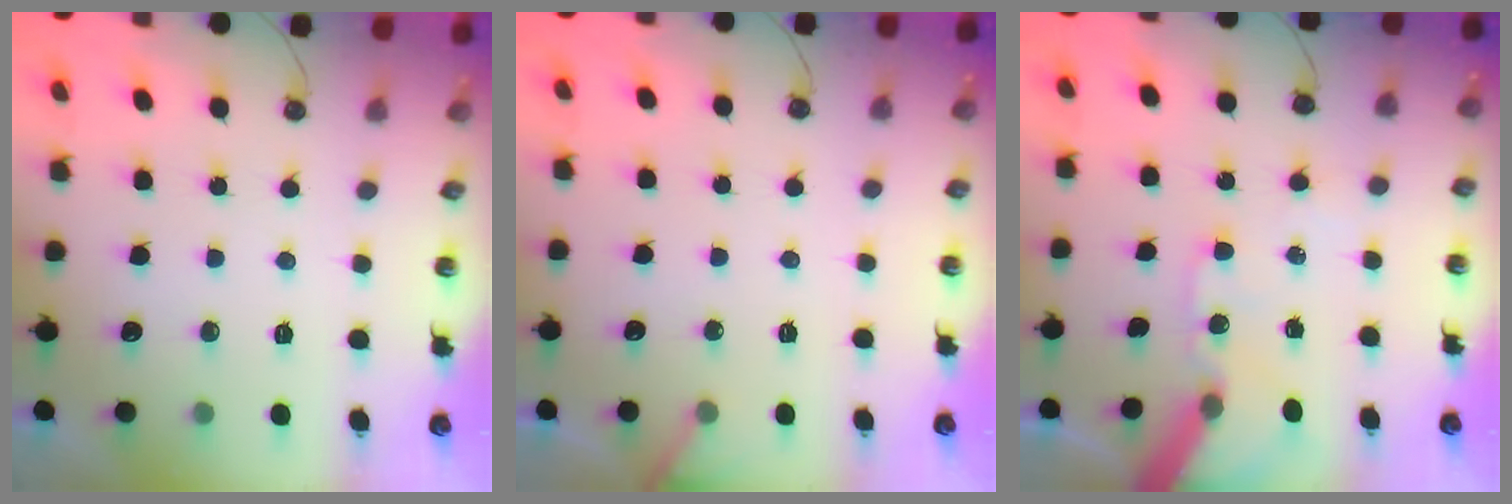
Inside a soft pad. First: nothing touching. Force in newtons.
{"total": 2.7, "press": 2.7, "slide": 0.2}
{"total": 12.8, "press": 12.6, "slide": 2.3}